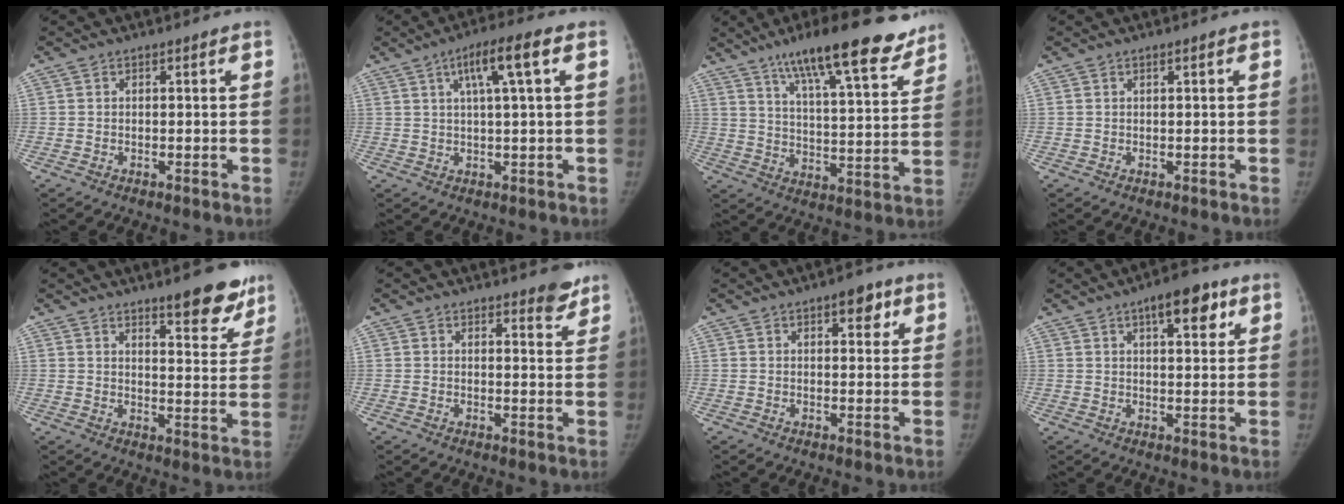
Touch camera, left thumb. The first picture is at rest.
{"total": 7.8, "force": [2.8, 0.6, 7.3], "torque": [-0.135, 0.008, 0.046]}
{"total": 20.9, "force": [14.8, 4.6, 14.0], "torque": [-0.185, -0.055, 0.228]}
{"total": 0.8, "force": [0.3, 0.2, 0.7], "torque": [-0.011, 0.002, 0.004]}
{"total": 10.7, "force": [7.8, 2.9, 6.7], "torque": [-0.049, -0.051, 0.107]}
{"total": 4.2, "force": [3.4, 1.3, 1.9], "torque": [-0.003, -0.025, 0.040]}
{"total": 4.5, "force": [2.4, 2.2, 3.2], "torque": [-0.021, -0.006, 0.027]}
{"total": 8.8, "force": [4.6, 3.5, 6.7], "torque": [-0.071, -0.015, 0.061]}